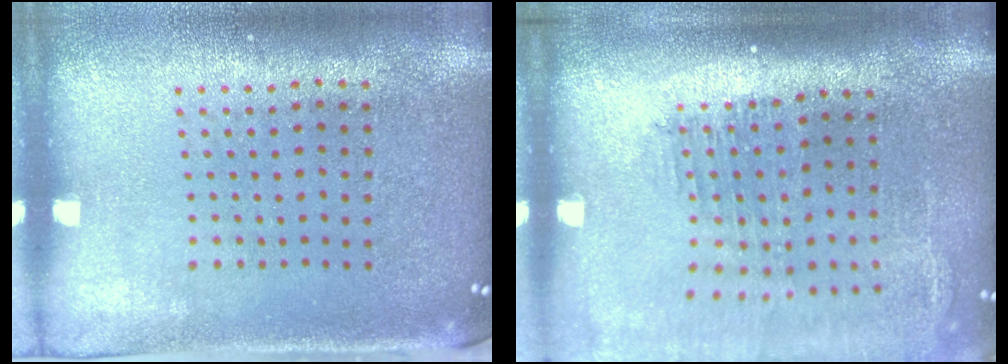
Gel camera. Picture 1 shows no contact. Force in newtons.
{"total": 2.1, "press": 1.7, "slide": 1.2}